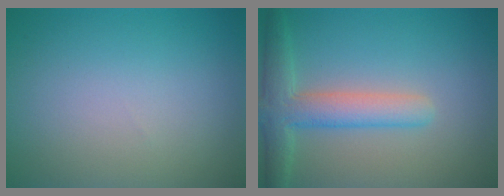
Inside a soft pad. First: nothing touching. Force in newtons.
{"total": 4.5, "press": 4.5, "slide": 0.5}